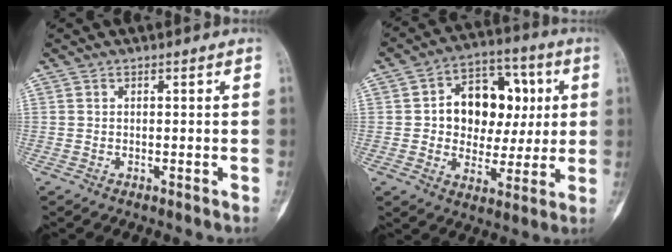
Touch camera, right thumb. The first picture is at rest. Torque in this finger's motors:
{"motor_torque": [0.03, 0.23, 0.46, -0.27, 0.27]}